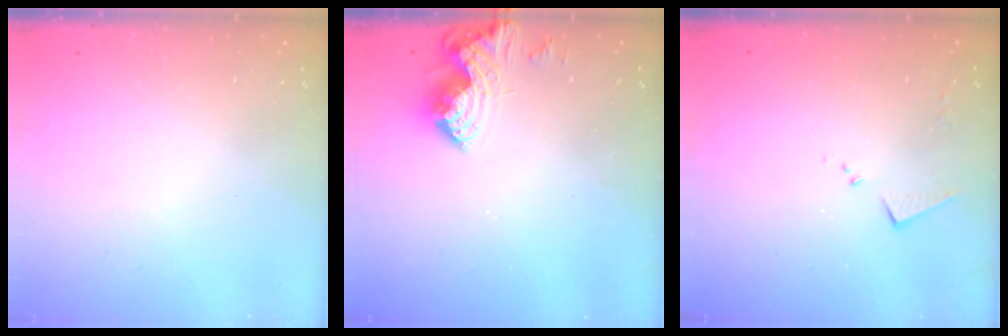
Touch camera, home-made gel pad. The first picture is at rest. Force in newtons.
{"total": 12.7, "press": 12.7, "slide": 0.9}
{"total": 6.3, "press": 6.3, "slide": 0.4}